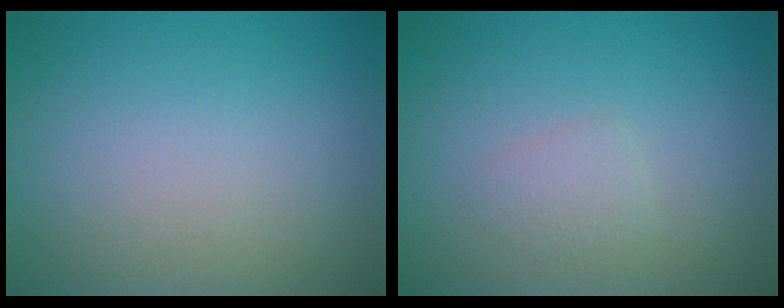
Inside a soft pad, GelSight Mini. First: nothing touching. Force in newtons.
{"total": 1.1, "press": 1.1, "slide": 0.1}